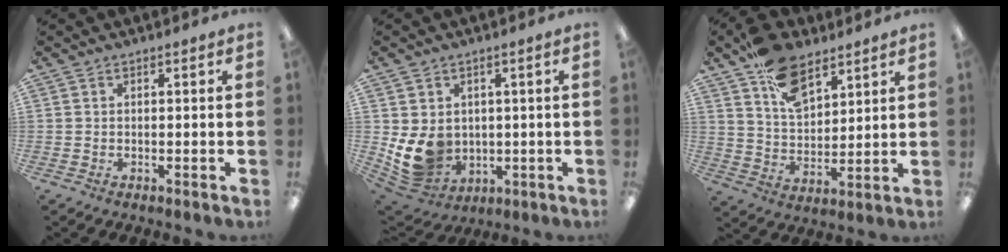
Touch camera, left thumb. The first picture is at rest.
{"total": 10.2, "force": [0.8, 8.7, 5.2], "torque": [-0.118, -0.017, 0.023]}
{"total": 13.3, "force": [8.5, 7.4, 7.1], "torque": [-0.121, -0.036, 0.158]}